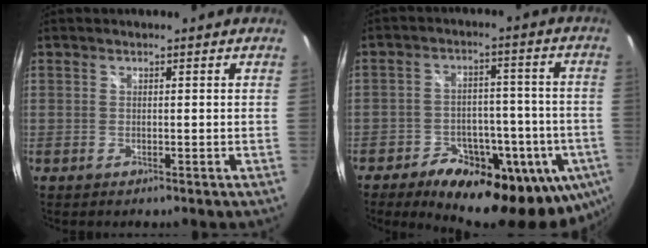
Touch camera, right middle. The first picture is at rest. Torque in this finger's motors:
{"motor_torque": [1.02, -1.12, 0.32, 0.18]}